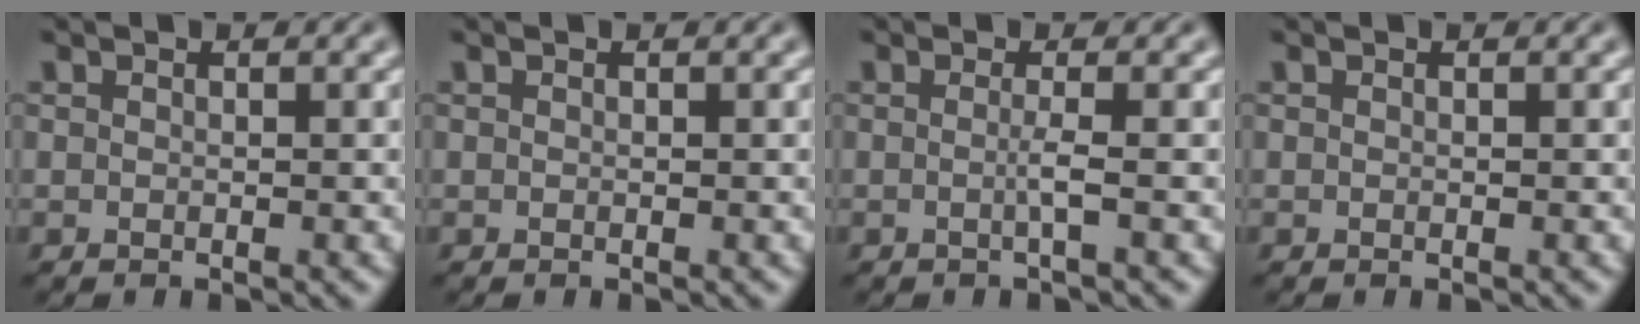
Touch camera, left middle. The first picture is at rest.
{"total": 0.0}
{"total": 1.3, "force": [-0.2, 0.2, 1.3], "torque": [-0.025, -0.005, -0.008]}
{"total": 0.0}